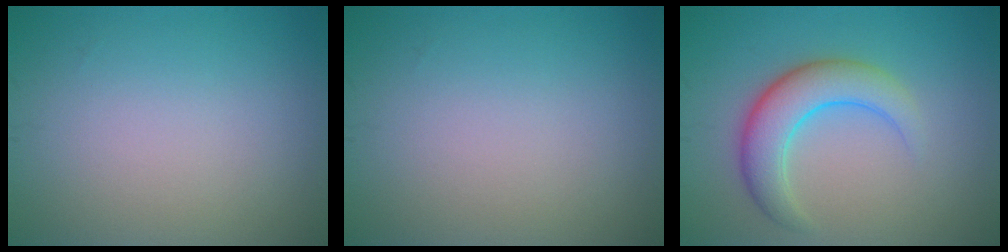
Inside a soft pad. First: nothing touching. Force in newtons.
{"total": 0.0}
{"total": 5.0, "press": 5.0, "slide": 0.1}